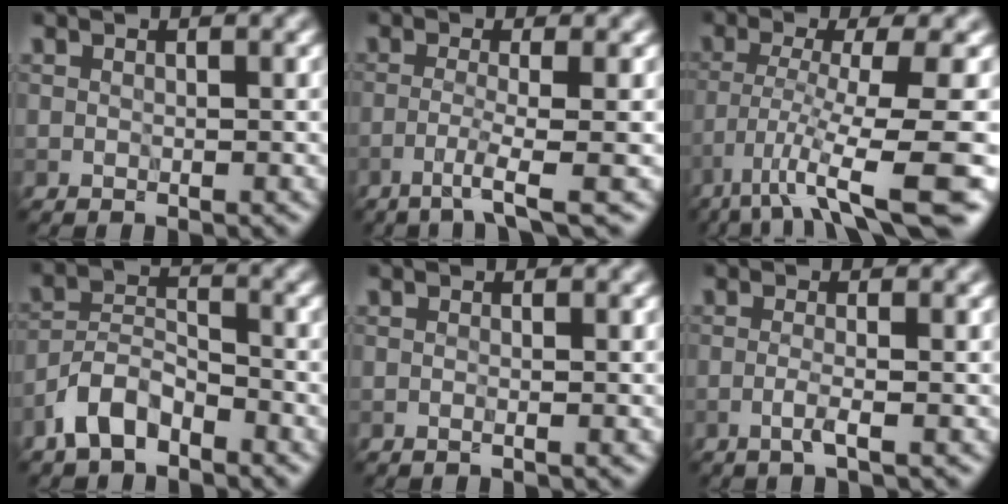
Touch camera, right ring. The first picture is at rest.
{"total": 3.1, "force": [-1.5, 0.2, 2.8], "torque": [-0.045, 0.003, -0.043]}
{"total": 9.4, "force": [-4.9, 1.3, 7.9], "torque": [-0.128, -0.004, -0.081]}
{"total": 4.1, "force": [-3.0, 1.9, 2.0], "torque": [-0.036, 0.009, -0.067]}
{"total": 0.9, "force": [0.0, 0.4, 0.8], "torque": [0.002, -0.007, -0.008]}
{"total": 1.6, "force": [-0.6, 0.3, 1.5], "torque": [-0.026, 0.002, -0.021]}